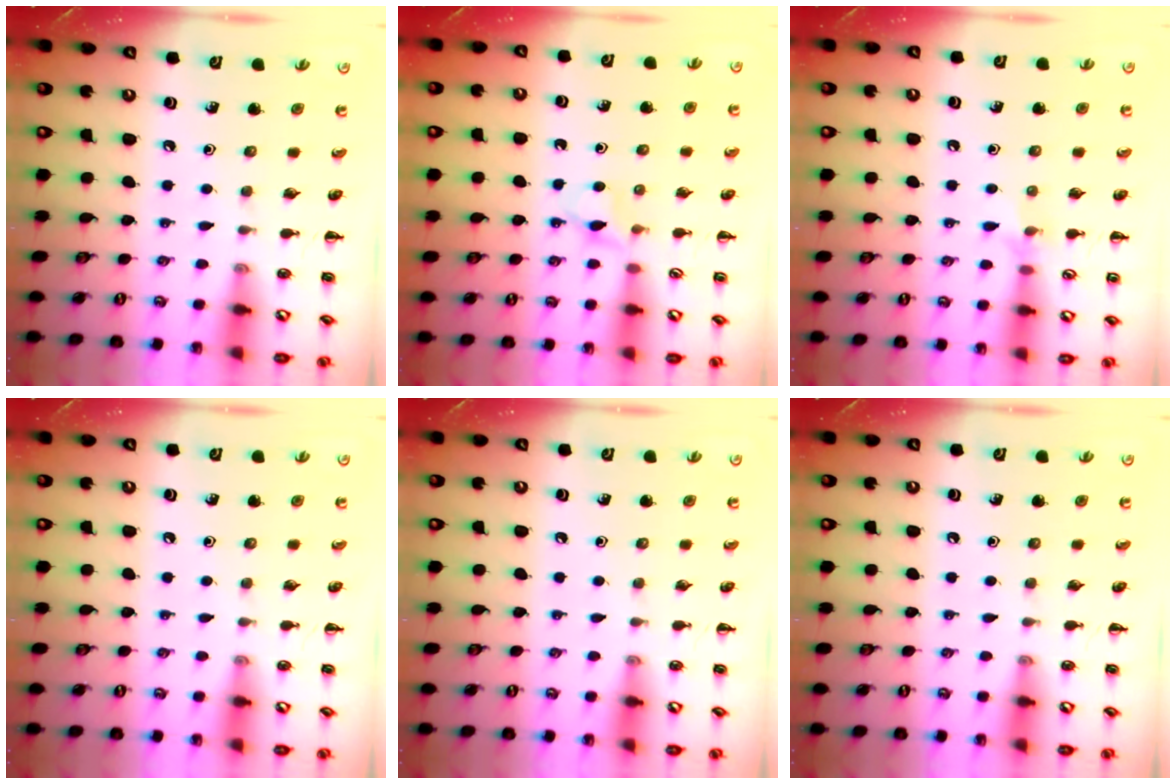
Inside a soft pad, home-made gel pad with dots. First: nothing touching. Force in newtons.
{"total": 3.6, "press": 3.3, "slide": 1.3}
{"total": 5.3, "press": 5.1, "slide": 1.2}
{"total": 0.0}
{"total": 0.0}
{"total": 0.0}